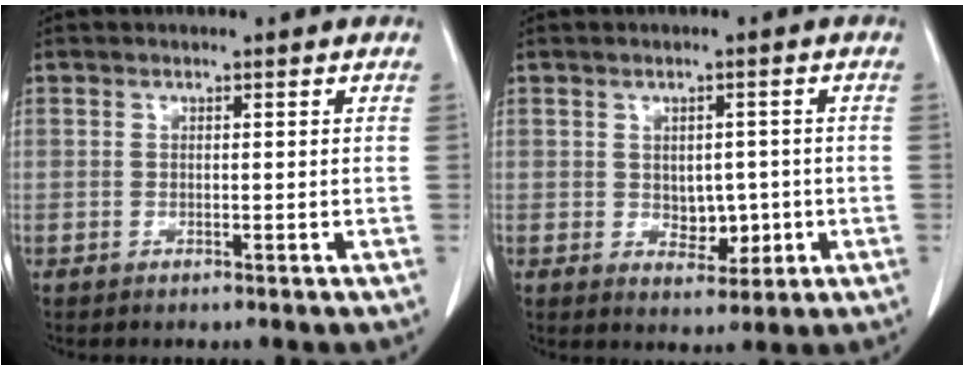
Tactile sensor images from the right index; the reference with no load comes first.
{"total": 4.4, "force": [-0.4, 3.0, 3.3], "torque": [-0.038, 0.000, 0.004]}